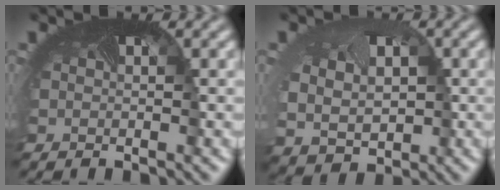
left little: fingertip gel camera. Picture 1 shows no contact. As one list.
[{"total": 6.0, "force": [0.1, 5.0, 3.3], "torque": [-0.069, -0.021, 0.011]}]